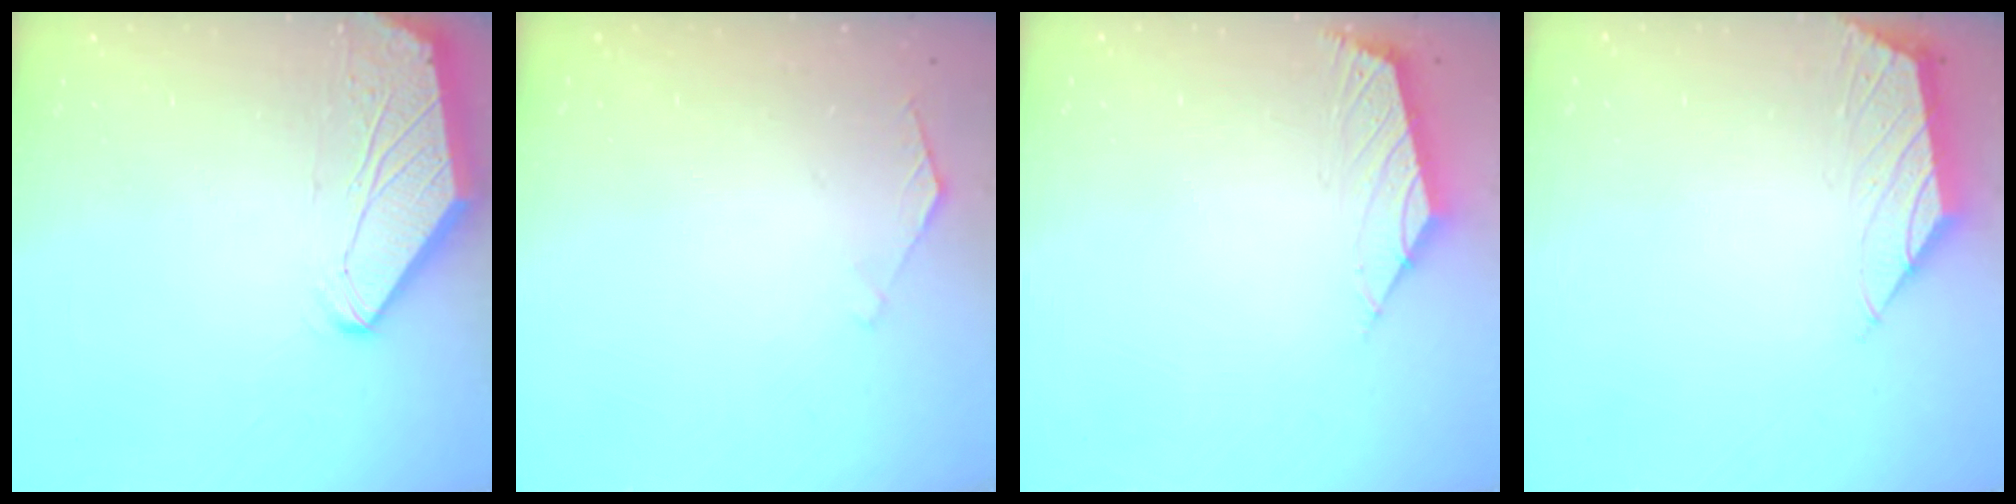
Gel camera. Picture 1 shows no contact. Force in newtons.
{"total": 1.2, "press": 1.1, "slide": 0.4}
{"total": 2.8, "press": 2.7, "slide": 0.6}
{"total": 1.6, "press": 1.5, "slide": 0.5}